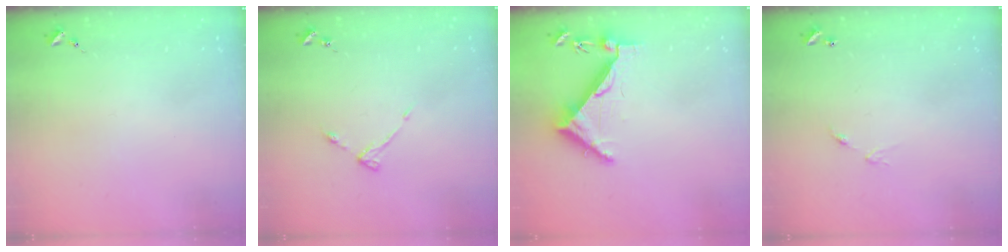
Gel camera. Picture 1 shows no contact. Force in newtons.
{"total": 3.9, "press": 3.9, "slide": 0.6}
{"total": 6.3, "press": 6.2, "slide": 0.7}
{"total": 5.6, "press": 5.5, "slide": 0.6}